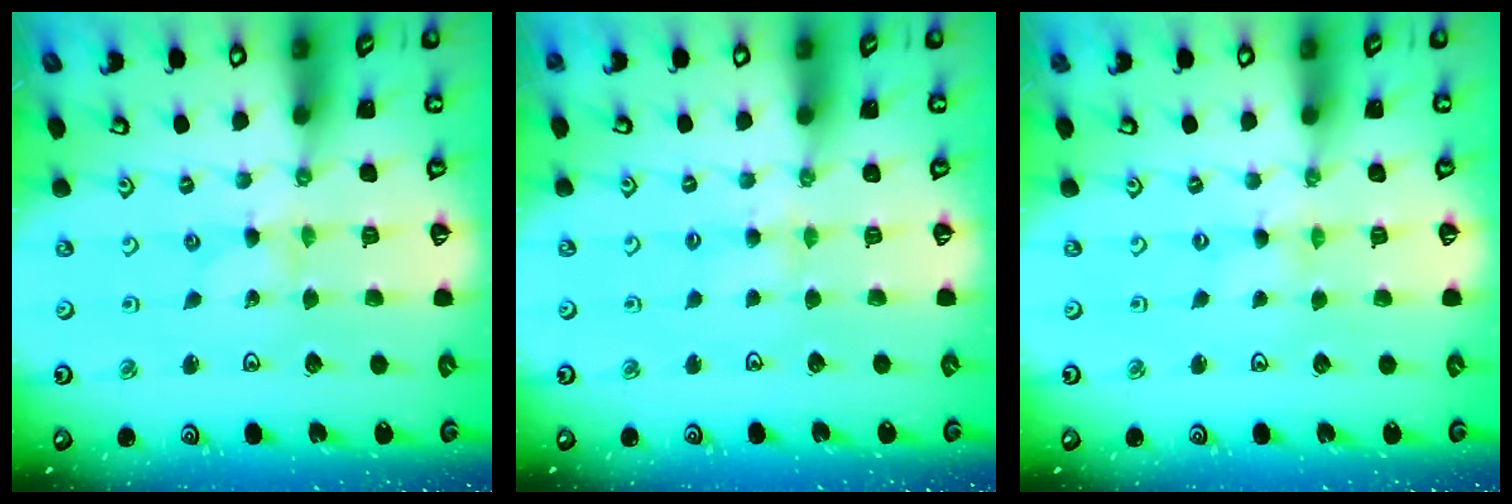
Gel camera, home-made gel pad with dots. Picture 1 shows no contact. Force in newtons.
{"total": 3.9, "press": 3.9, "slide": 0.5}
{"total": 0.0}